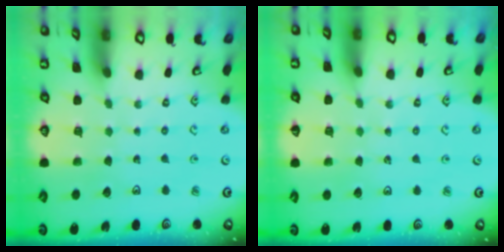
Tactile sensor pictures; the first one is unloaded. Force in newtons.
{"total": 2.1, "press": 2.0, "slide": 0.5}